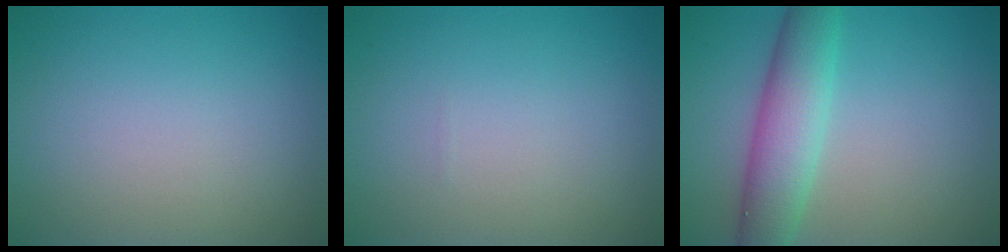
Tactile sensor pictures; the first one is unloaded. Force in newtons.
{"total": 0.0}
{"total": 5.6, "press": 5.6, "slide": 0.2}